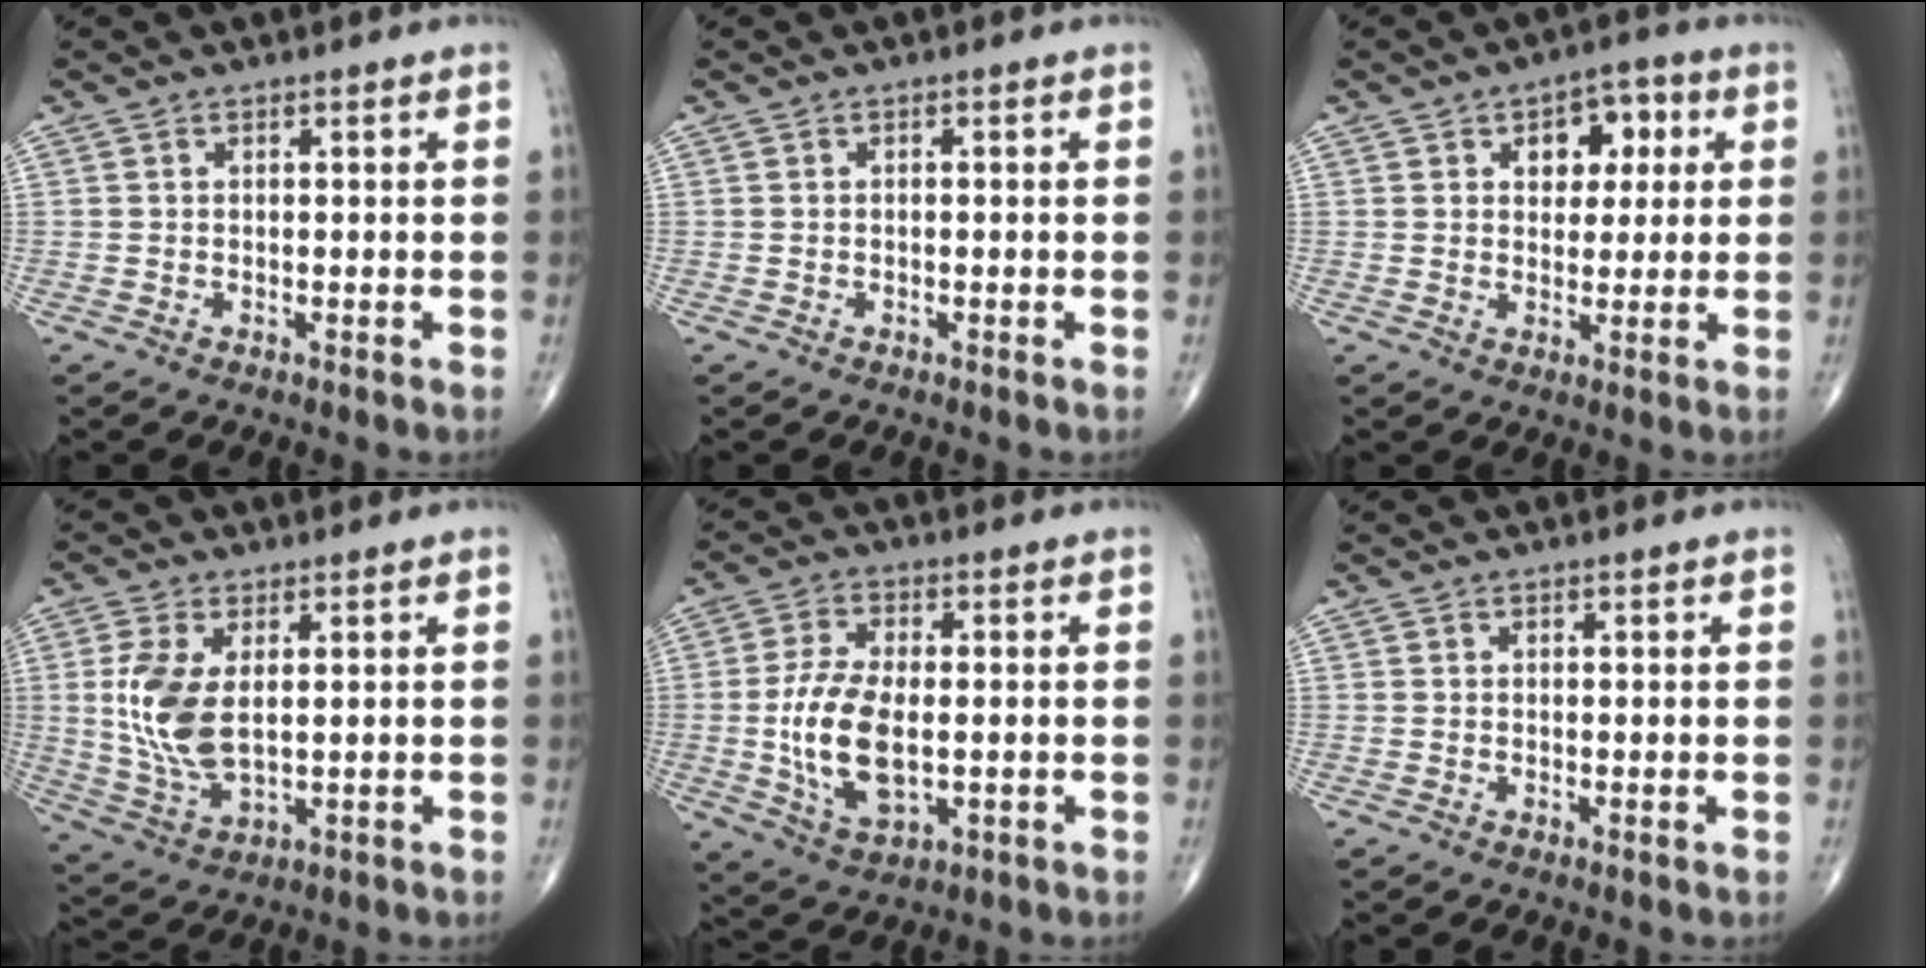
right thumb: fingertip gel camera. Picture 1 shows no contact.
{"total": 0.0}
{"total": 7.8, "force": [2.5, 5.1, 5.3], "torque": [-0.030, 0.000, 0.029]}
{"total": 10.4, "force": [1.6, 5.2, 8.8], "torque": [-0.191, -0.011, 0.042]}
{"total": 12.3, "force": [-1.1, 6.2, 10.6], "torque": [-0.208, -0.006, -0.015]}
{"total": 0.0}